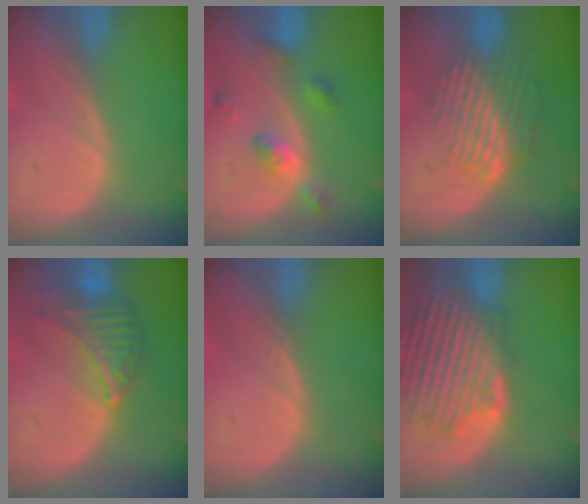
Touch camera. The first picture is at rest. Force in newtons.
{"total": 5.2, "press": 4.7, "slide": 2.2}
{"total": 9.5, "press": 7.9, "slide": 5.2}
{"total": 7.1, "press": 6.7, "slide": 2.2}
{"total": 0.7, "press": 0.6, "slide": 0.3}
{"total": 13.1, "press": 11.4, "slide": 6.4}